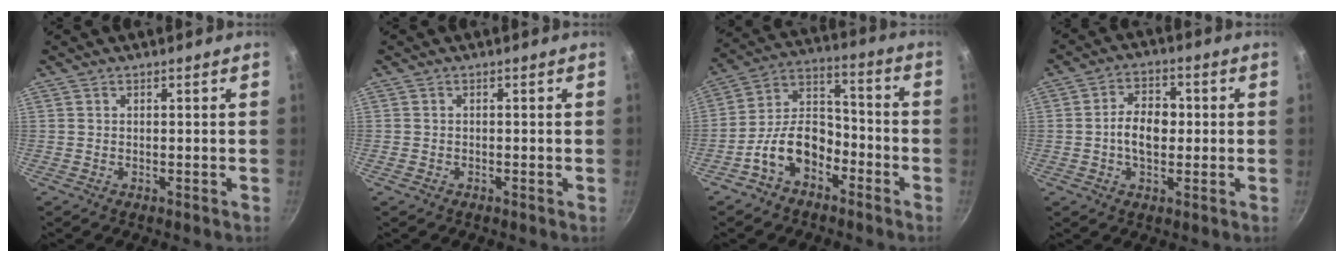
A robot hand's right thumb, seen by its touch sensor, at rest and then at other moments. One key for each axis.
{"total": 0.7, "fx": -0.5, "fy": 0.5, "fz": 0.3, "tx": -0.008, "ty": 0.004, "tz": -0.009}
{"total": 12.3, "fx": -6.3, "fy": 7.8, "fz": 7.2, "tx": -0.095, "ty": 0.070, "tz": -0.126}
{"total": 7.7, "fx": -0.2, "fy": 5.1, "fz": 5.8, "tx": -0.075, "ty": 0.015, "tz": -0.012}